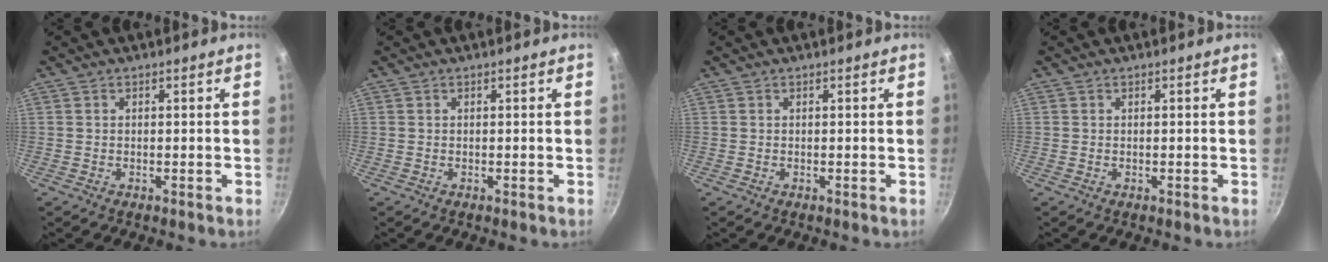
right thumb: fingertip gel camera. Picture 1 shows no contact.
{"total": 0.0}
{"total": 0.0}
{"total": 0.0}